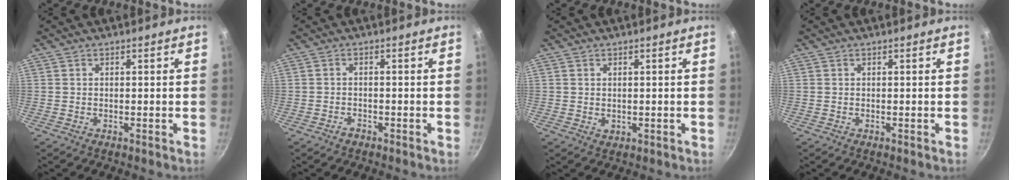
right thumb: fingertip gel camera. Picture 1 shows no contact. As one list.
[{"total": 1.3, "force": [-0.8, 0.8, 0.6], "torque": [-0.015, 0.005, -0.016]}, {"total": 1.0, "force": [0.3, 0.8, 0.5], "torque": [-0.006, -0.004, 0.005]}, {"total": 0.0}]